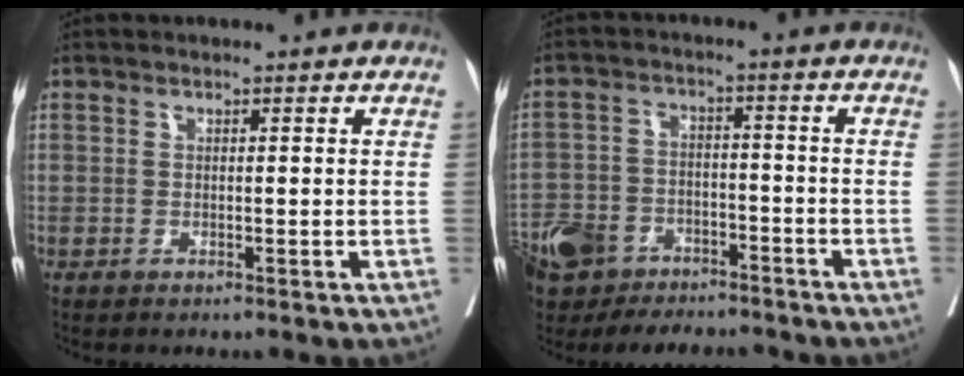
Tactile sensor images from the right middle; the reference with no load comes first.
{"total": 13.3, "force": [-10.0, 6.8, 5.4], "torque": [-0.116, 0.004, -0.162]}